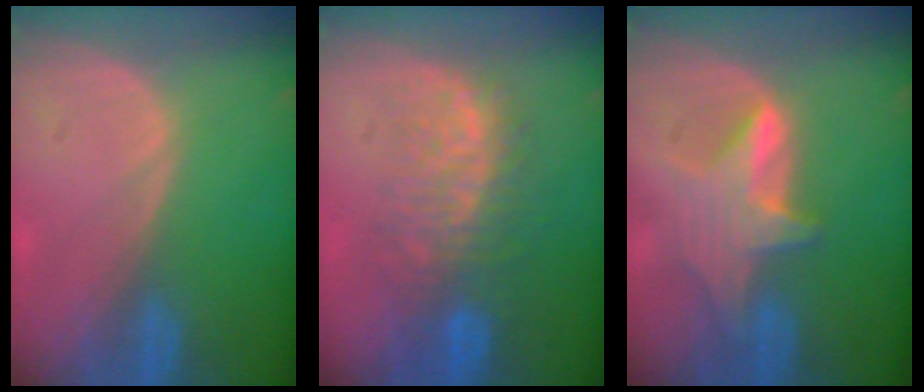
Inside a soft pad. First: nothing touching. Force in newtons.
{"total": 9.5, "press": 8.5, "slide": 4.2}
{"total": 6.1, "press": 6.1, "slide": 0.1}